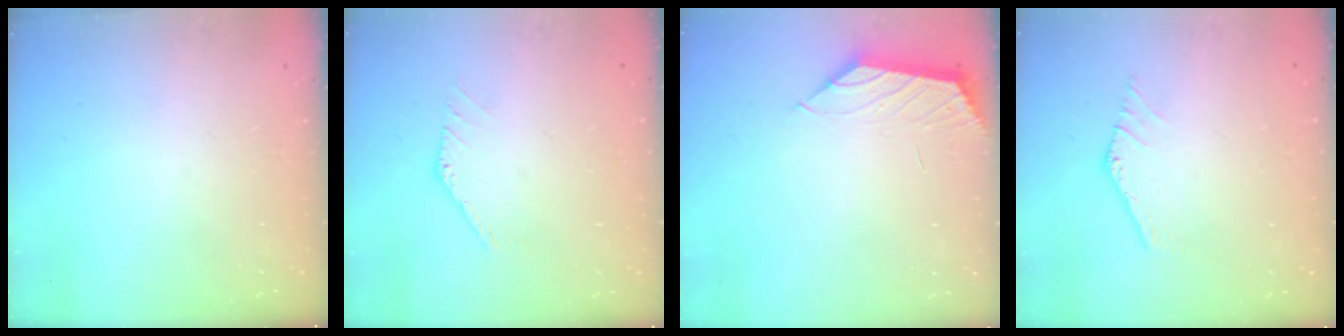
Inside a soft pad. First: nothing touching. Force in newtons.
{"total": 0.5, "press": 0.5, "slide": 0.2}
{"total": 0.7, "press": 0.5, "slide": 0.5}
{"total": 0.7, "press": 0.6, "slide": 0.3}